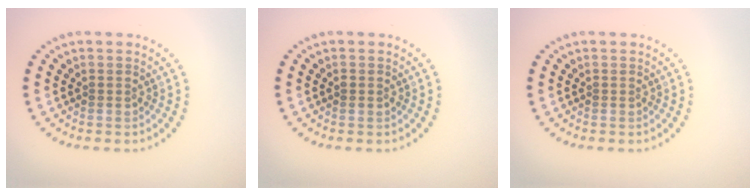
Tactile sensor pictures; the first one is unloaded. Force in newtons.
{"total": 0.8, "press": 0.8, "slide": 0.0}
{"total": 0.0}